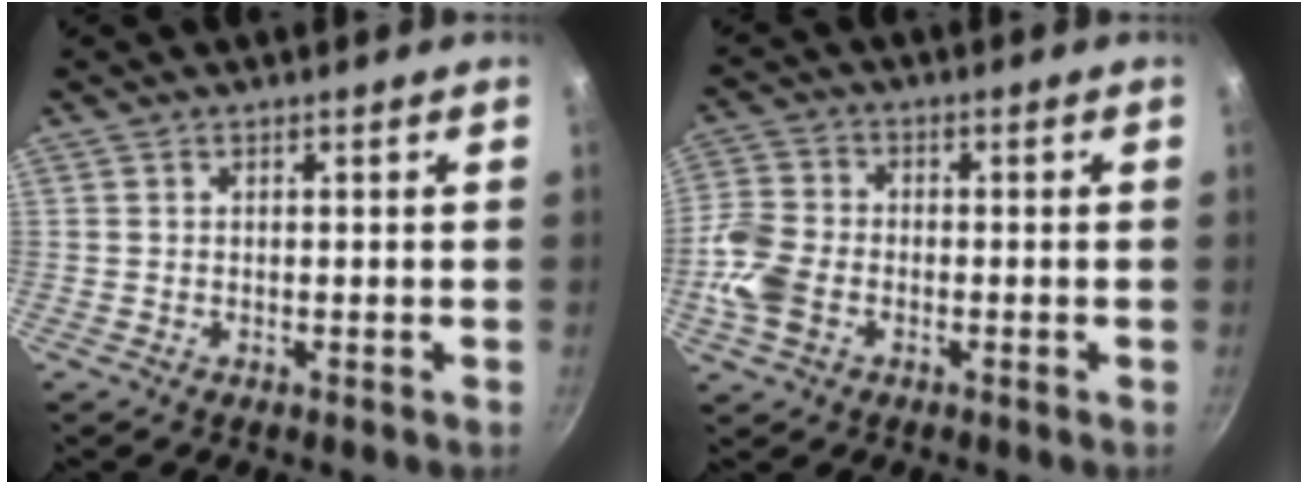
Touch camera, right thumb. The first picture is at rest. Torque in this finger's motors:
{"motor_torque": [0.96, 1.19, 0.93, -0.39, 0.11]}